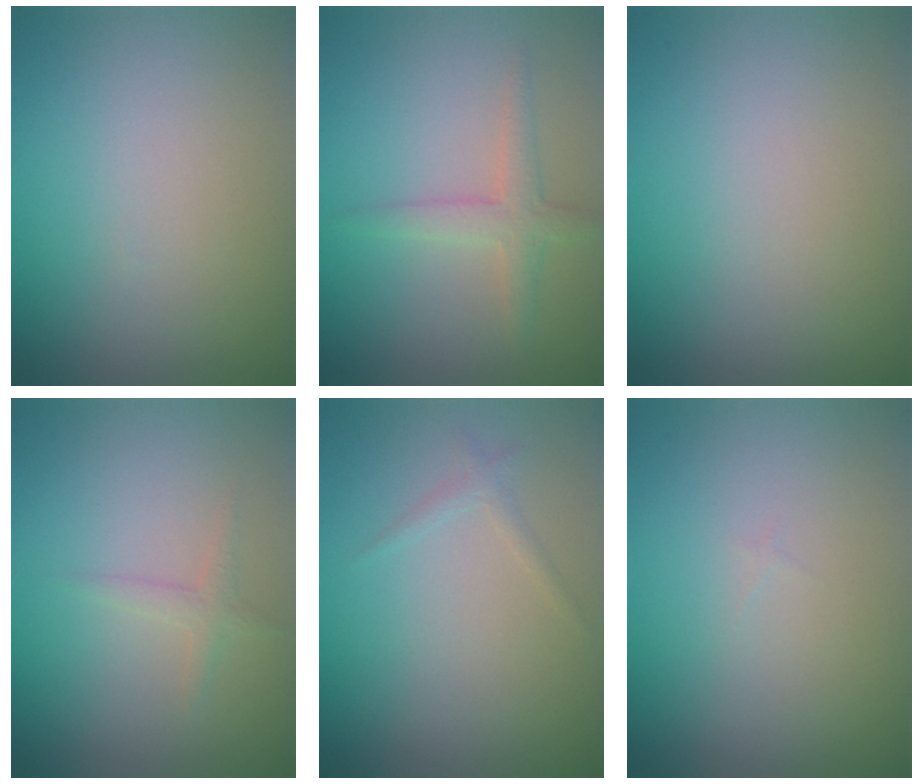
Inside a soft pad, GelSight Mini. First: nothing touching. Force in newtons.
{"total": 2.2, "press": 2.2, "slide": 0.1}
{"total": 0.0}
{"total": 1.1, "press": 1.1, "slide": 0.1}
{"total": 0.9, "press": 0.9, "slide": 0.1}
{"total": 0.0}